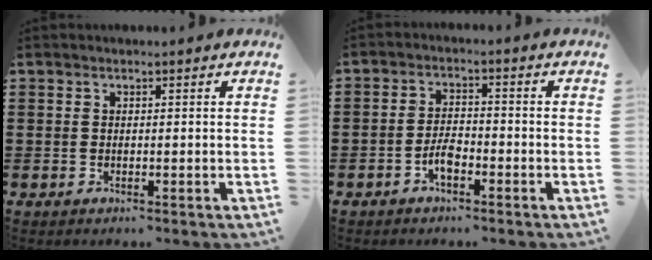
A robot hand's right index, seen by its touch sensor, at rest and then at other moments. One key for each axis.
{"total": 3.6, "fx": -1.9, "fy": 1.6, "fz": 2.6, "tx": -0.062, "ty": 0.002, "tz": -0.039}